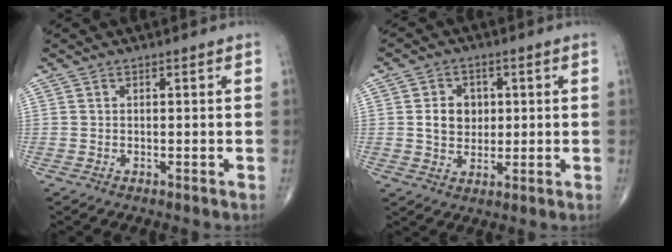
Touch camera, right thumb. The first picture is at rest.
{"total": 6.2, "force": [0.8, 5.1, 3.4], "torque": [-0.031, -0.002, 0.014]}